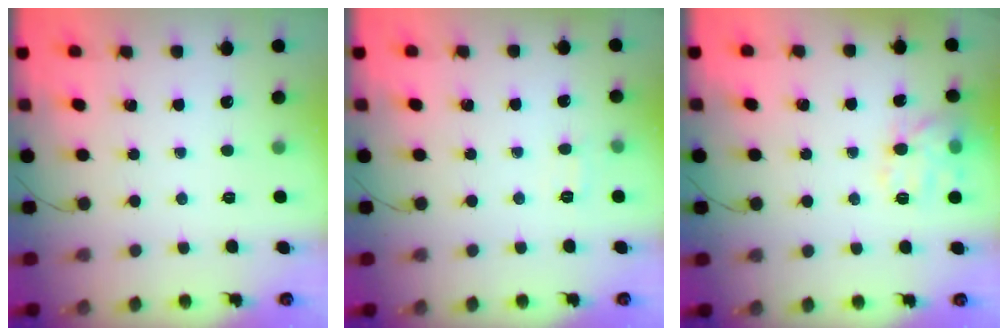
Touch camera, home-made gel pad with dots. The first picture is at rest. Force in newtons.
{"total": 5.9, "press": 5.7, "slide": 1.6}
{"total": 9.4, "press": 9.4, "slide": 0.4}